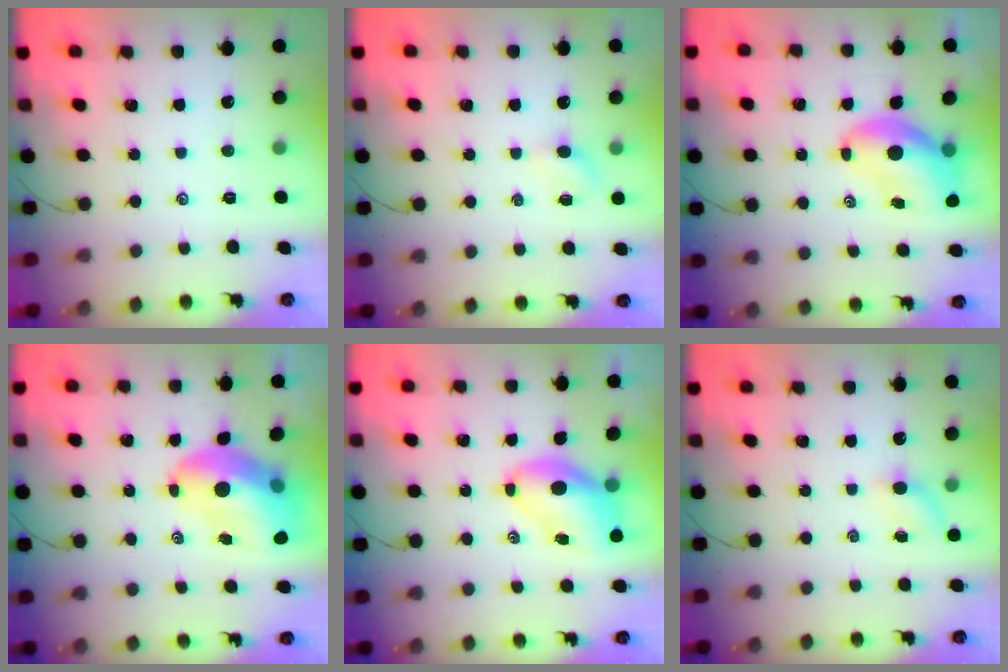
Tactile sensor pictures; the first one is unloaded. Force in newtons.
{"total": 3.0, "press": 2.8, "slide": 0.9}
{"total": 9.1, "press": 8.7, "slide": 2.5}
{"total": 11.0, "press": 10.5, "slide": 3.3}
{"total": 7.8, "press": 7.6, "slide": 1.8}
{"total": 4.2, "press": 4.0, "slide": 1.4}